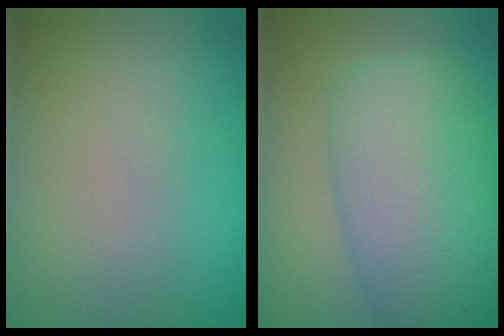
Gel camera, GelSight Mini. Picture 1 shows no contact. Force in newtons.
{"total": 9.2, "press": 9.2, "slide": 0.1}